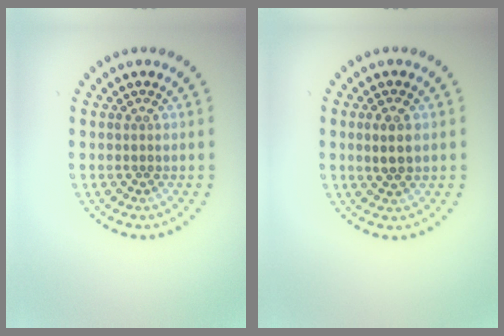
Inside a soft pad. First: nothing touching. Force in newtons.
{"total": 1.9, "press": 1.7, "slide": 0.6}